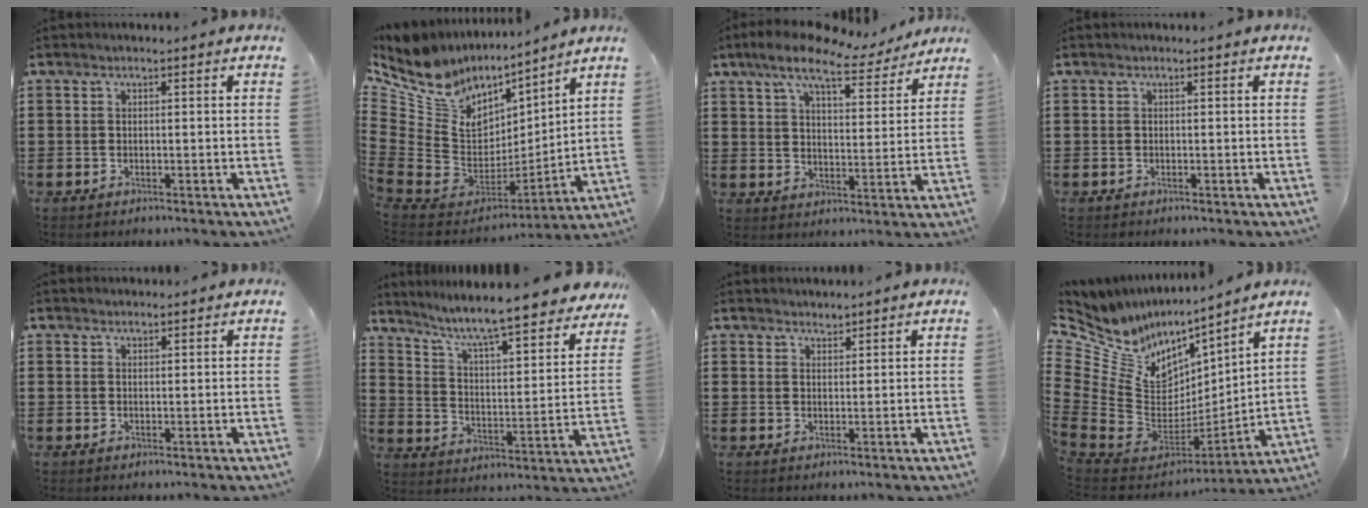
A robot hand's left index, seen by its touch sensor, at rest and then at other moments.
{"total": 9.0, "force": [6.6, 5.8, 1.8], "torque": [-0.105, -0.071, 0.118]}
{"total": 10.3, "force": [8.3, 2.5, 5.7], "torque": [-0.121, -0.025, 0.143]}
{"total": 0.0}
{"total": 1.0, "force": [0.9, 0.3, 0.0], "torque": [-0.003, 0.001, 0.018]}
{"total": 7.1, "force": [6.3, -0.3, 3.3], "torque": [-0.093, -0.057, 0.098]}
{"total": 1.4, "force": [1.4, 0.3, -0.2], "torque": [0.000, 0.001, 0.028]}
{"total": 8.3, "force": [4.0, 6.7, 2.7], "torque": [-0.121, -0.063, 0.072]}